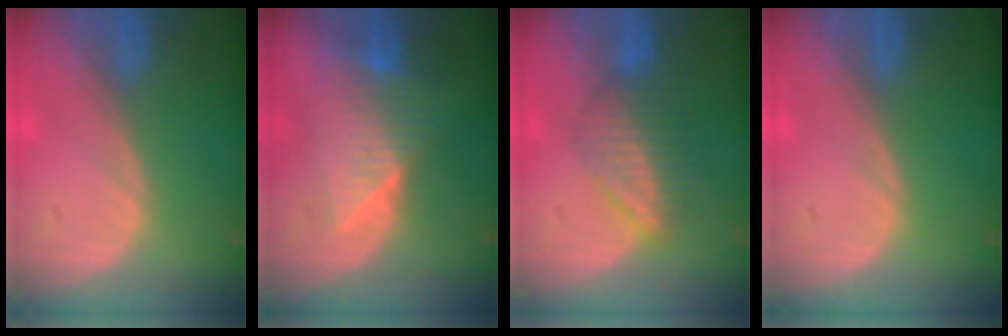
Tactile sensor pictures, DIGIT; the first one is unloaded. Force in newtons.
{"total": 7.5, "press": 7.3, "slide": 2.0}
{"total": 6.5, "press": 5.9, "slide": 2.7}
{"total": 0.0}